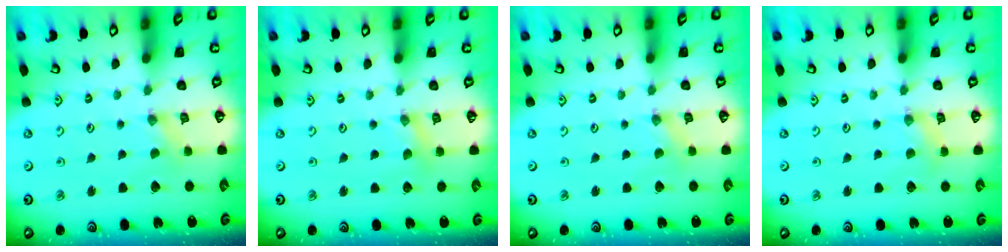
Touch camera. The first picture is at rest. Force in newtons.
{"total": 1.1, "press": 1.1, "slide": 0.2}
{"total": 0.0}
{"total": 2.5, "press": 2.5, "slide": 0.3}